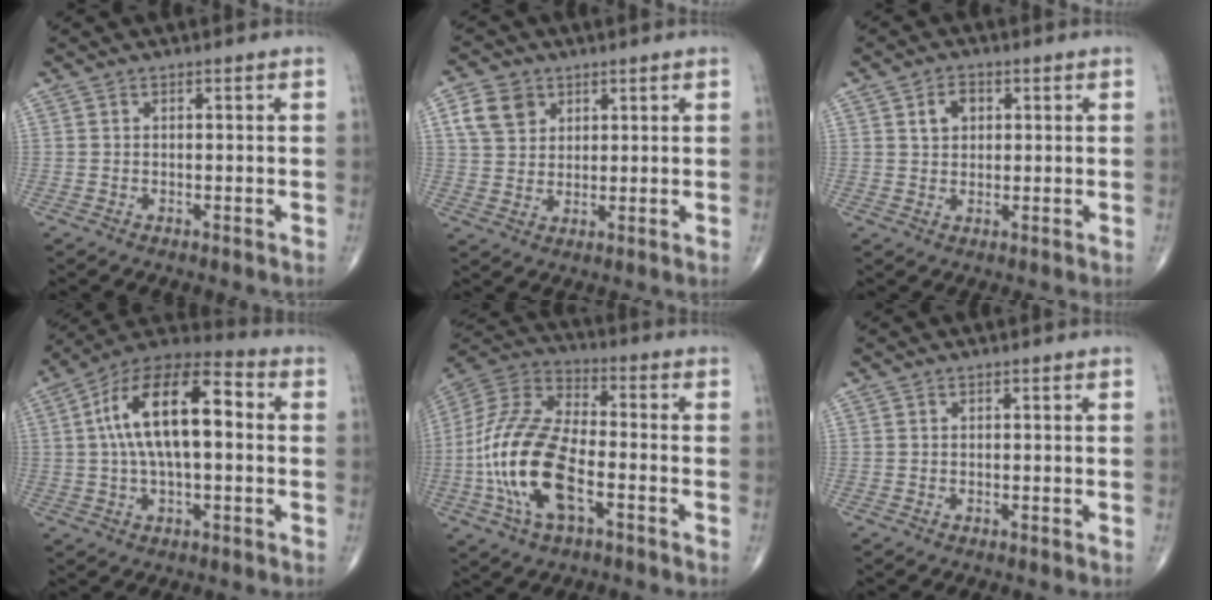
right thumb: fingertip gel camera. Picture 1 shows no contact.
{"total": 7.0, "force": [3.0, 5.4, 3.1], "torque": [-0.039, -0.004, 0.057]}
{"total": 4.0, "force": [1.3, 3.0, 2.4], "torque": [-0.027, 0.001, 0.022]}
{"total": 17.9, "force": [2.0, 8.1, 15.9], "torque": [-0.274, 0.044, 0.024]}
{"total": 19.4, "force": [-5.3, 9.2, 16.3], "torque": [-0.344, 0.025, -0.100]}
{"total": 0.0}